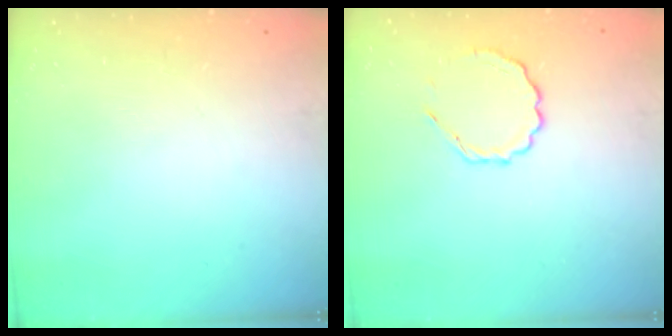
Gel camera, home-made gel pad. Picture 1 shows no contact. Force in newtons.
{"total": 3.4, "press": 3.3, "slide": 1.0}